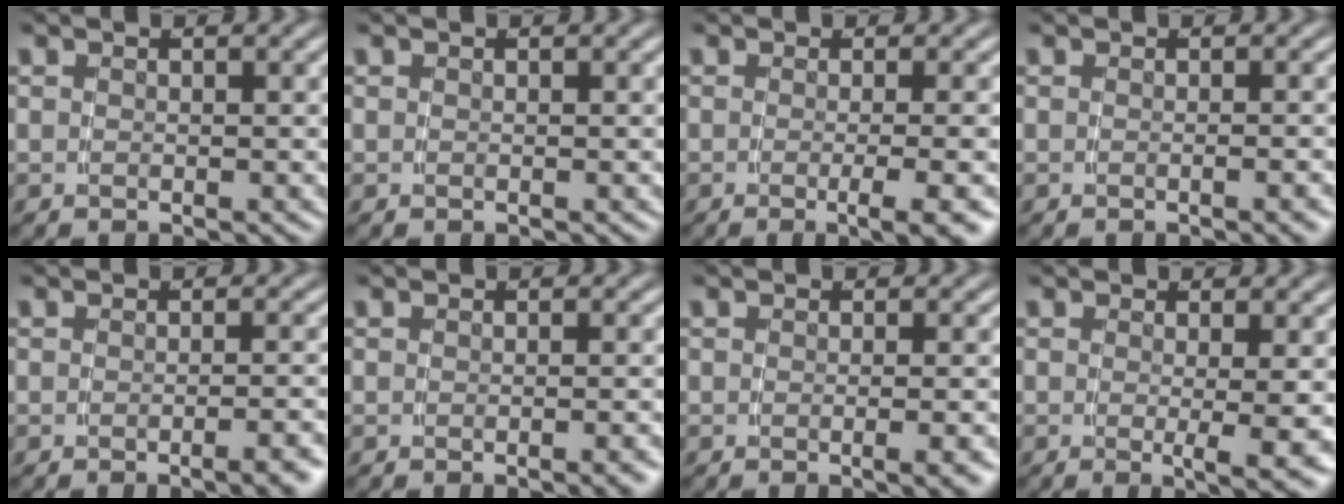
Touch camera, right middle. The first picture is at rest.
{"total": 0.0}
{"total": 3.9, "force": [-2.2, -0.2, 3.2], "torque": [-0.034, -0.006, -0.032]}
{"total": 0.9, "force": [-0.5, -0.4, 0.6], "torque": [-0.007, 0.007, -0.012]}
{"total": 1.9, "force": [-1.4, -0.4, 1.3], "torque": [-0.013, 0.011, -0.026]}
{"total": 1.0, "force": [-0.7, -0.3, 0.6], "torque": [-0.007, 0.010, -0.015]}
{"total": 1.8, "force": [-0.9, -0.5, 1.4], "torque": [-0.017, 0.005, -0.016]}
{"total": 3.7, "force": [-1.1, -0.3, 3.5], "torque": [-0.043, -0.015, -0.014]}